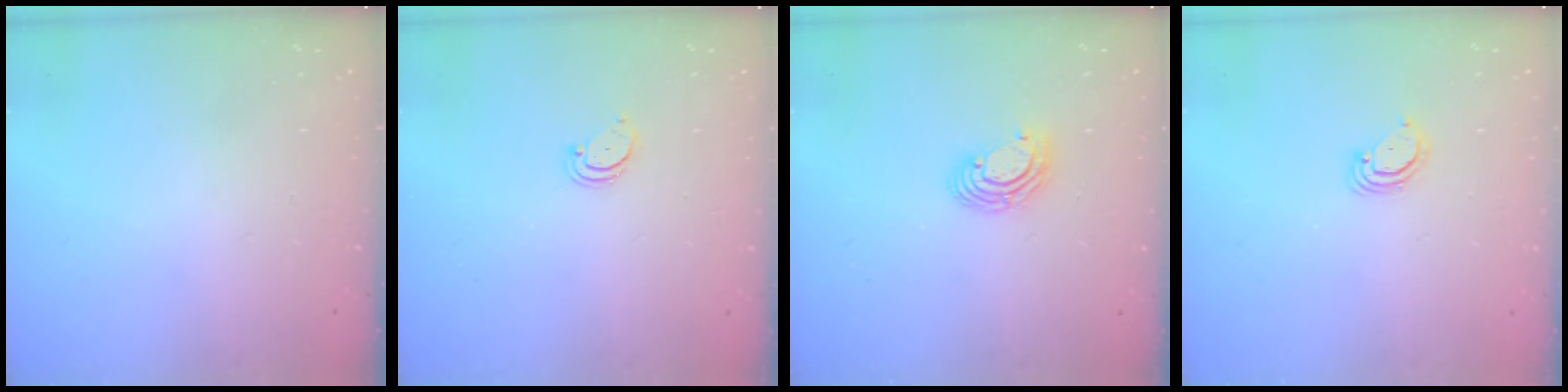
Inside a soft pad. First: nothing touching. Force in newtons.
{"total": 1.9, "press": 1.9, "slide": 0.2}
{"total": 6.0, "press": 6.0, "slide": 0.4}
{"total": 2.8, "press": 2.8, "slide": 0.3}